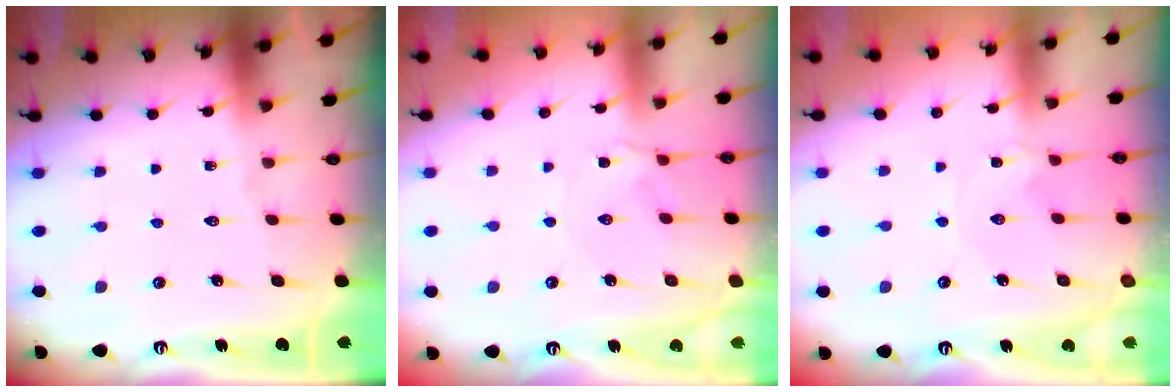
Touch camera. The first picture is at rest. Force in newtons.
{"total": 2.2, "press": 2.1, "slide": 0.4}
{"total": 0.0}